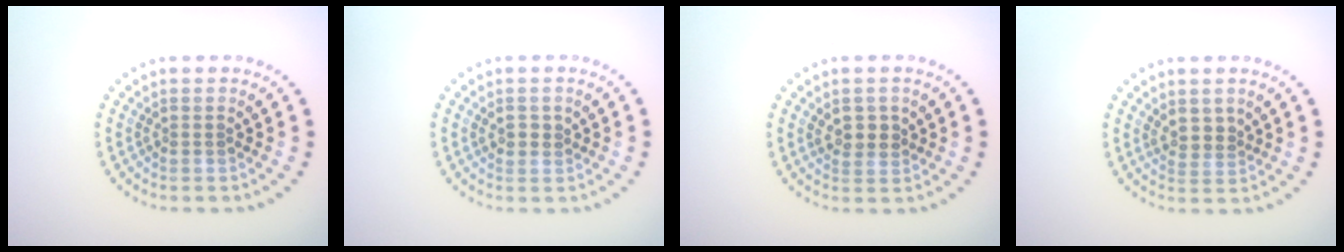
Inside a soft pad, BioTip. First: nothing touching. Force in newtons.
{"total": 0.8, "press": 0.7, "slide": 0.4}
{"total": 1.6, "press": 1.5, "slide": 0.4}
{"total": 1.7, "press": 1.4, "slide": 1.0}